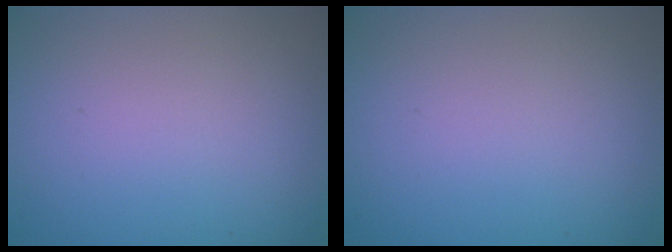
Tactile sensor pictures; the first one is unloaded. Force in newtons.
{"total": 0.0}